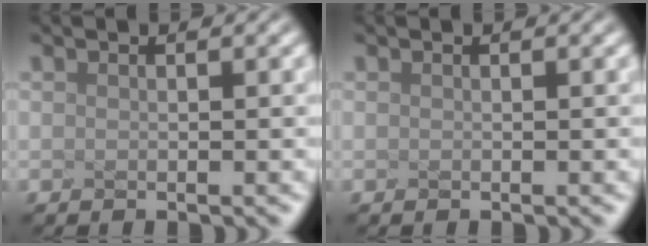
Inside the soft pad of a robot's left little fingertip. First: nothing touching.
{"total": 0.0}